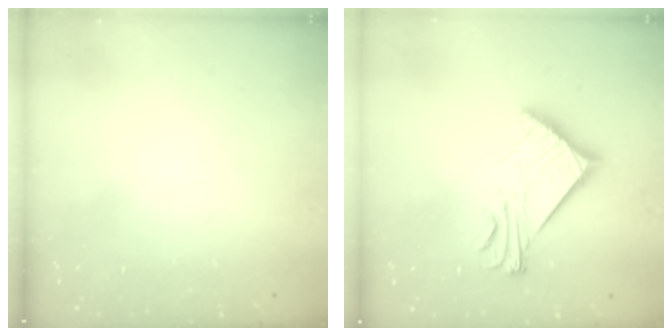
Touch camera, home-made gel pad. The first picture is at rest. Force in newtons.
{"total": 12.0, "press": 12.0, "slide": 0.6}